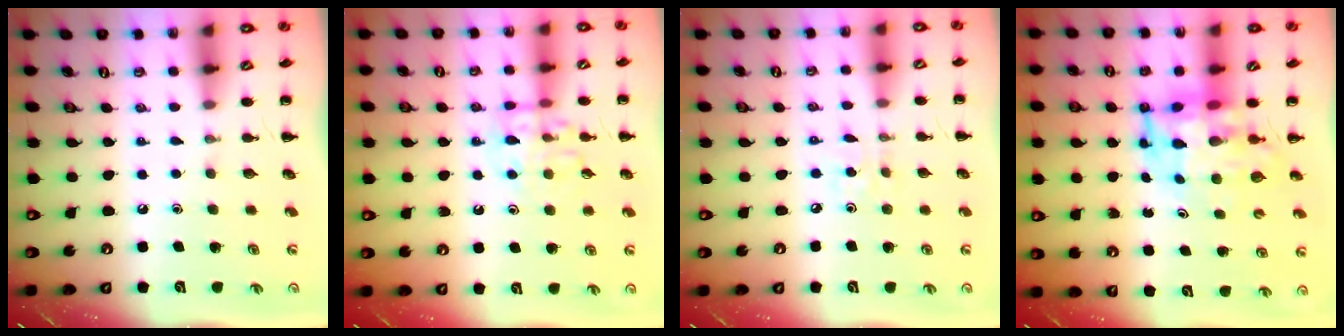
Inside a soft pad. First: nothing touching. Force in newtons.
{"total": 11.6, "press": 11.5, "slide": 1.0}
{"total": 2.2, "press": 2.1, "slide": 0.6}
{"total": 7.2, "press": 6.8, "slide": 2.3}